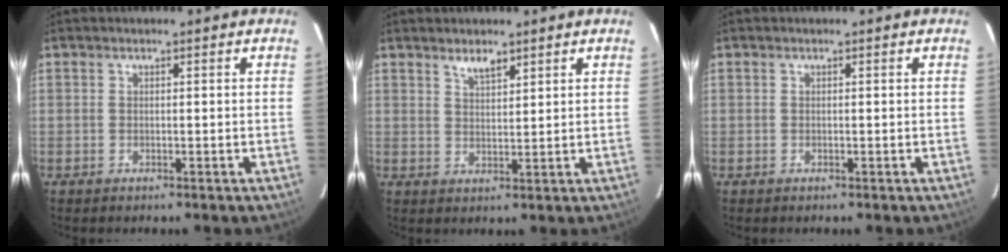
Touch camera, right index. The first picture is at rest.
{"total": 3.1, "force": [2.4, 1.0, 1.7], "torque": [-0.029, 0.002, 0.043]}
{"total": 0.0}